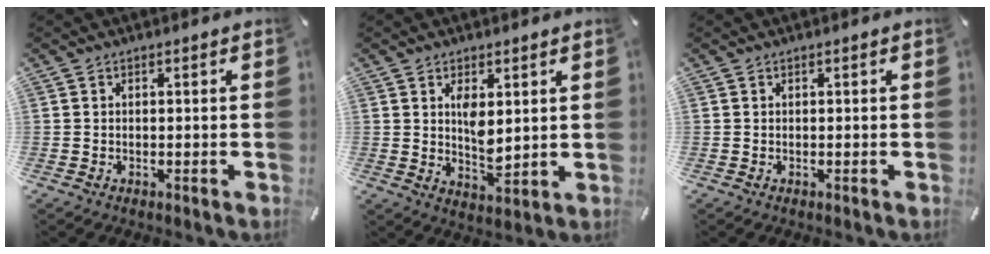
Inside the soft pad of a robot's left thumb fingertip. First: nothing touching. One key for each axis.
{"total": 5.9, "fx": 2.6, "fy": 3.1, "fz": 4.2, "tx": -0.076, "ty": -0.017, "tz": 0.041}
{"total": 0.0}